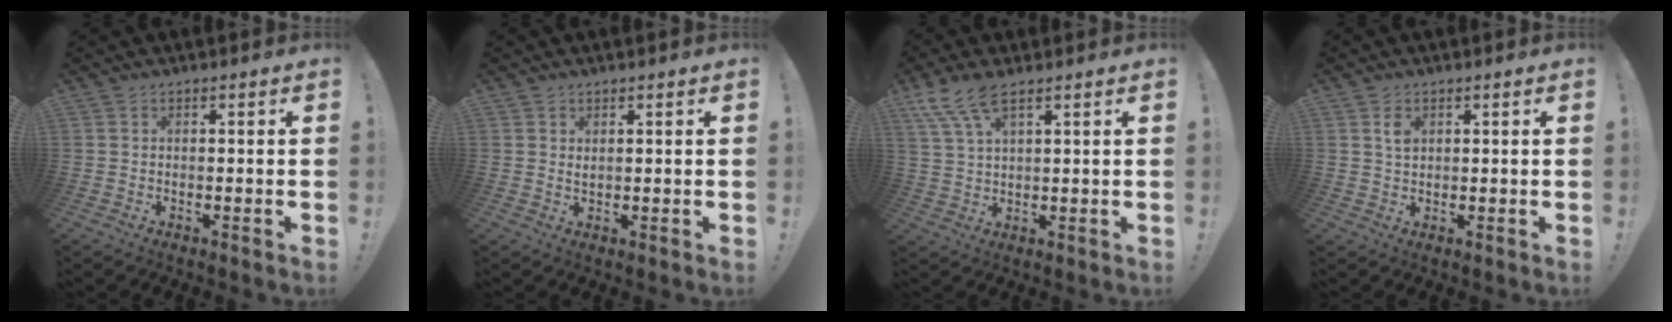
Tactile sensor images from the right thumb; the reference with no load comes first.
{"total": 1.2, "force": [0.9, 0.2, 0.7], "torque": [-0.007, -0.004, 0.016]}
{"total": 8.2, "force": [5.6, 2.4, 5.5], "torque": [-0.119, -0.015, 0.109]}
{"total": 3.1, "force": [1.3, 2.1, 1.8], "torque": [-0.017, -0.006, 0.019]}